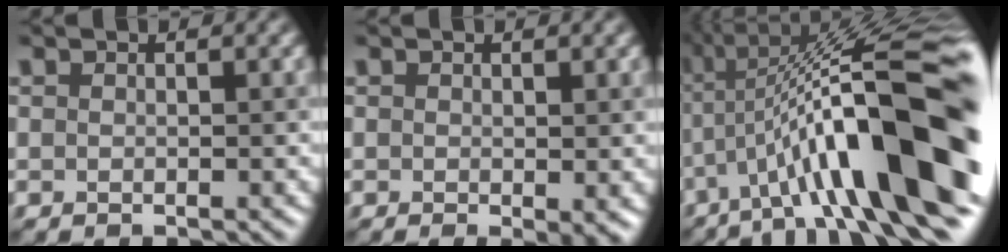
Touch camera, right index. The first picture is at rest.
{"total": 1.6, "force": [-0.3, 0.0, 1.6], "torque": [-0.017, -0.003, 0.006]}
{"total": 15.8, "force": [-2.5, 4.6, 15.0], "torque": [-0.227, 0.040, -0.035]}